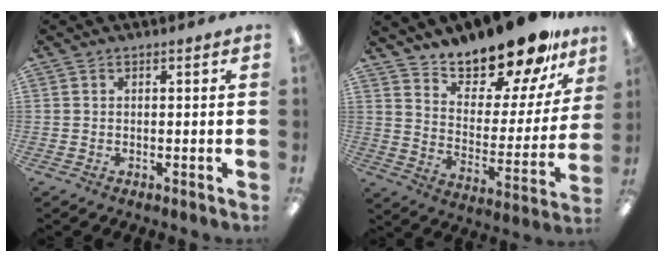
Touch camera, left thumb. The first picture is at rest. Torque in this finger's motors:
{"motor_torque": [1.48, 1.59, 1.01, -1.76, 0.09]}